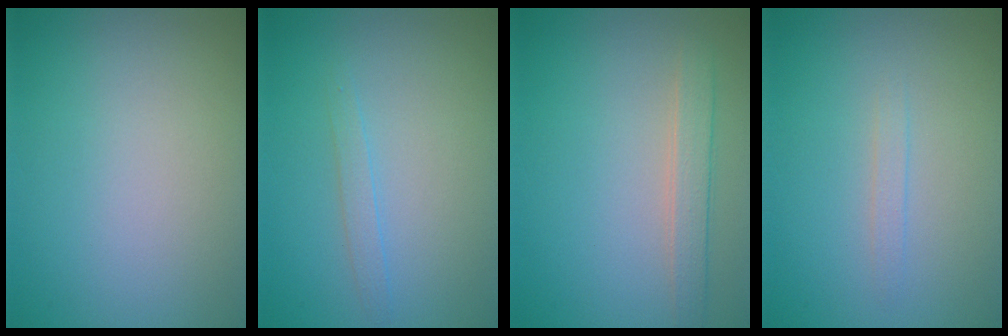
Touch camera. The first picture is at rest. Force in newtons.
{"total": 1.1, "press": 1.1, "slide": 0.2}
{"total": 2.2, "press": 2.2, "slide": 0.1}
{"total": 0.9, "press": 0.8, "slide": 0.1}